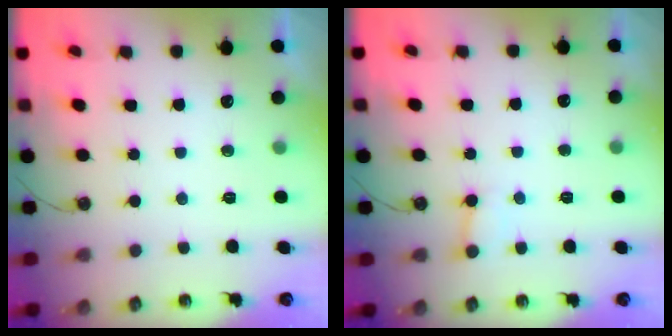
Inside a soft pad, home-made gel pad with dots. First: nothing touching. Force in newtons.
{"total": 5.3, "press": 5.3, "slide": 0.3}